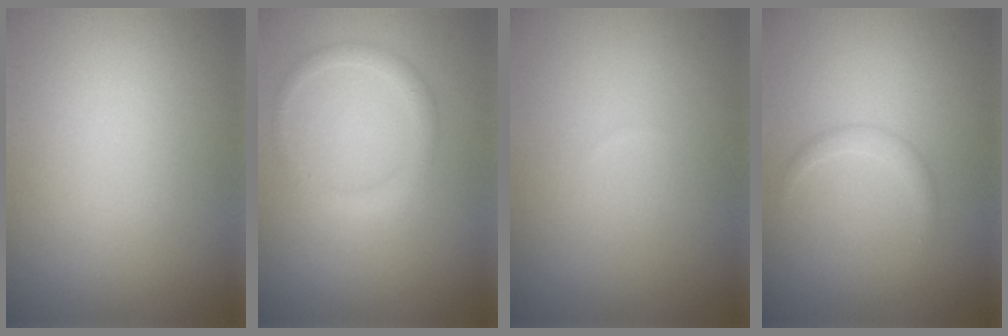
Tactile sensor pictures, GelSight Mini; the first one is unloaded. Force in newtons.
{"total": 1.5, "press": 1.5, "slide": 0.1}
{"total": 0.0}
{"total": 1.1, "press": 1.1, "slide": 0.1}